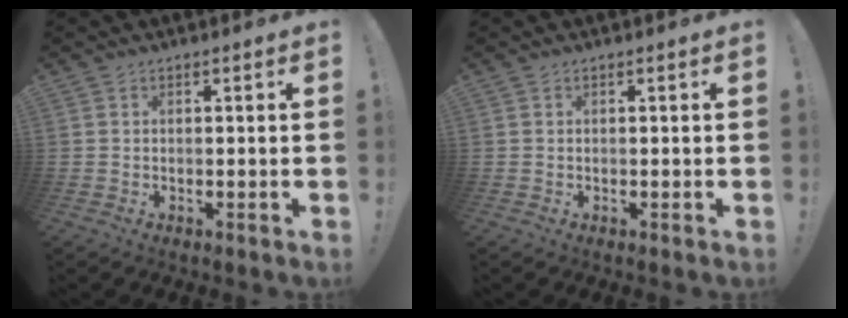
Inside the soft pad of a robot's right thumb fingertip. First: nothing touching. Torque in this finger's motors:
{"motor_torque": [-0.12, 0.12, 0.00, 0.00, 0.00]}